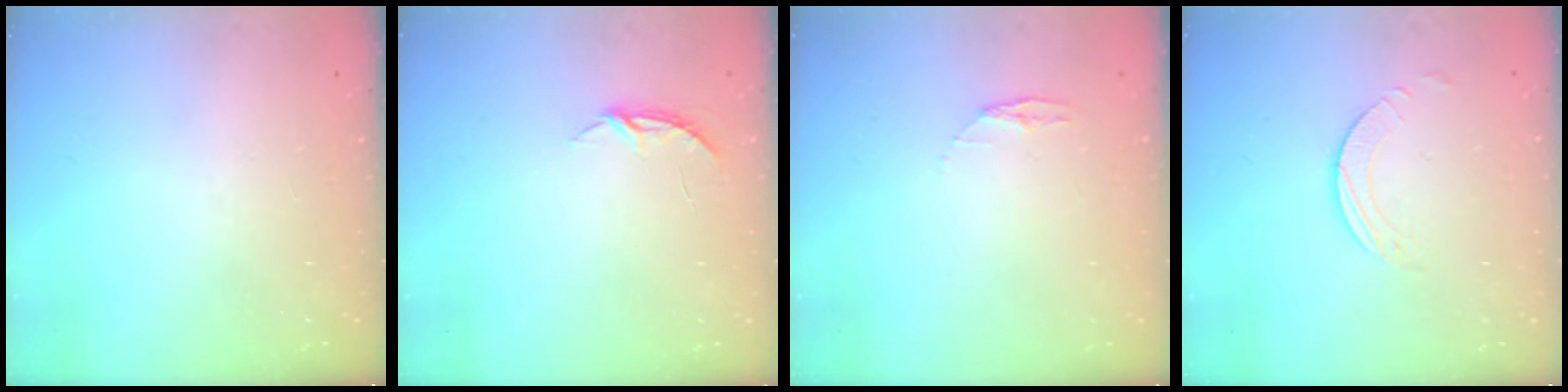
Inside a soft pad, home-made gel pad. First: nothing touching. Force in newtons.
{"total": 3.7, "press": 3.7, "slide": 0.3}
{"total": 3.4, "press": 3.4, "slide": 0.4}
{"total": 1.9, "press": 1.9, "slide": 0.2}